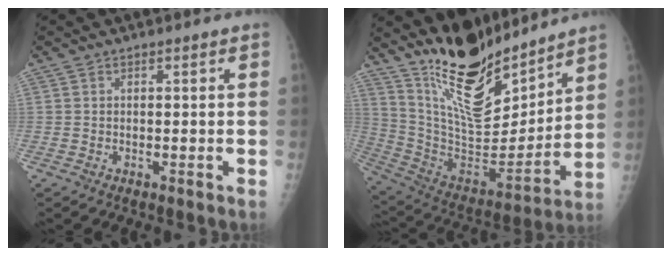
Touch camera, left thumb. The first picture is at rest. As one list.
[{"total": 20.9, "force": [16.6, 7.0, 10.6], "torque": [-0.137, -0.112, 0.300]}]